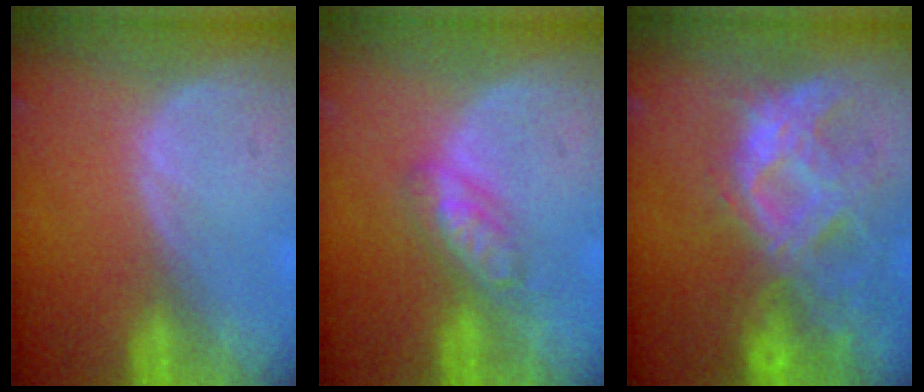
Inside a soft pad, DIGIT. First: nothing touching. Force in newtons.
{"total": 4.6, "press": 4.3, "slide": 1.5}
{"total": 10.4, "press": 9.2, "slide": 4.9}